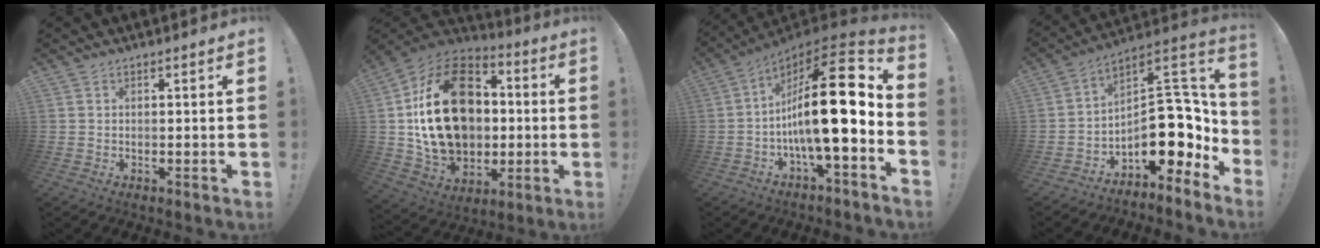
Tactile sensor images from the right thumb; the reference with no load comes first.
{"total": 27.7, "force": [2.3, 20.1, 19.0], "torque": [-0.339, 0.012, 0.065]}
{"total": 23.3, "force": [-0.7, 6.8, 22.3], "torque": [-0.354, -0.001, -0.017]}
{"total": 18.2, "force": [-3.4, 11.2, 13.9], "torque": [-0.161, 0.009, -0.038]}